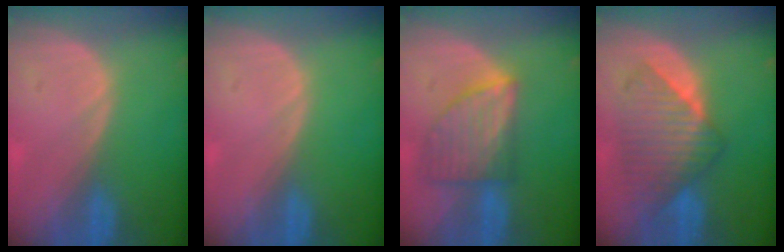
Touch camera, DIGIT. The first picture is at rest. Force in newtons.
{"total": 0.0}
{"total": 7.7, "press": 7.0, "slide": 3.1}
{"total": 8.0, "press": 7.9, "slide": 1.4}